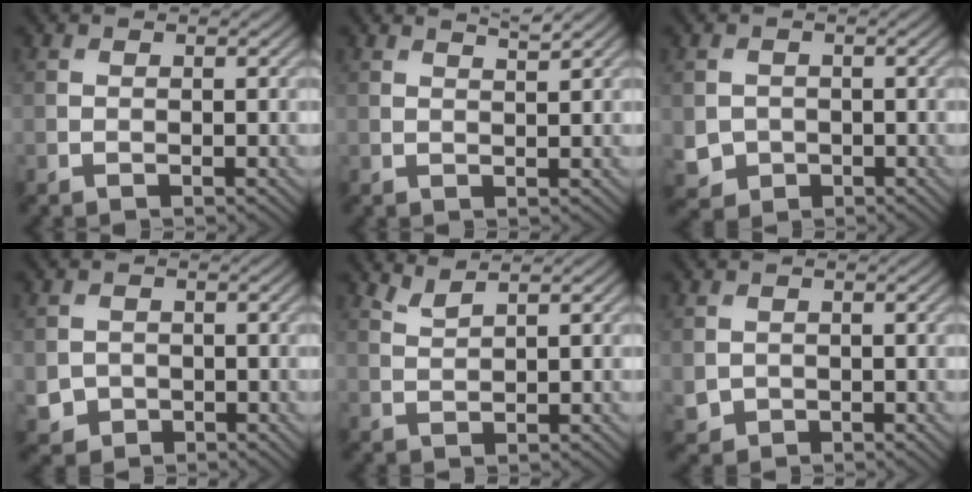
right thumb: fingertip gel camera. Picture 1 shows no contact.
{"total": 1.9, "force": [1.6, 0.2, 1.1], "torque": [-0.020, 0.001, 0.027]}
{"total": 2.9, "force": [-0.6, 2.7, 0.9], "torque": [-0.025, -0.013, -0.009]}
{"total": 2.7, "force": [-0.8, 2.5, 0.8], "torque": [-0.022, -0.011, -0.013]}
{"total": 2.0, "force": [1.7, 0.2, 0.9], "torque": [-0.028, 0.004, 0.042]}
{"total": 1.6, "force": [0.0, 1.5, 0.6], "torque": [-0.019, -0.012, 0.003]}